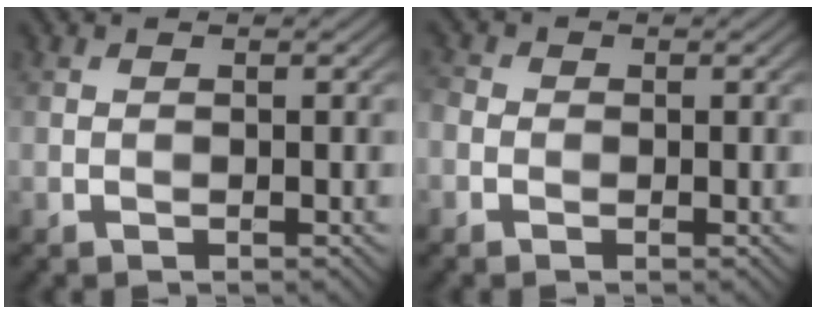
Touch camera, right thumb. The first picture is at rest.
{"total": 1.8, "force": [-0.7, 1.5, 0.7], "torque": [-0.016, 0.000, -0.019]}